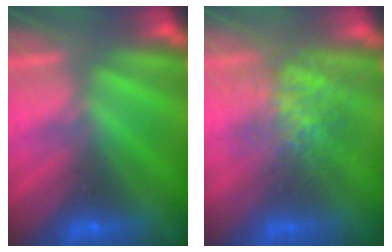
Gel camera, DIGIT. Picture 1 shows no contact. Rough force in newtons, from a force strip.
{"total": 3.6}